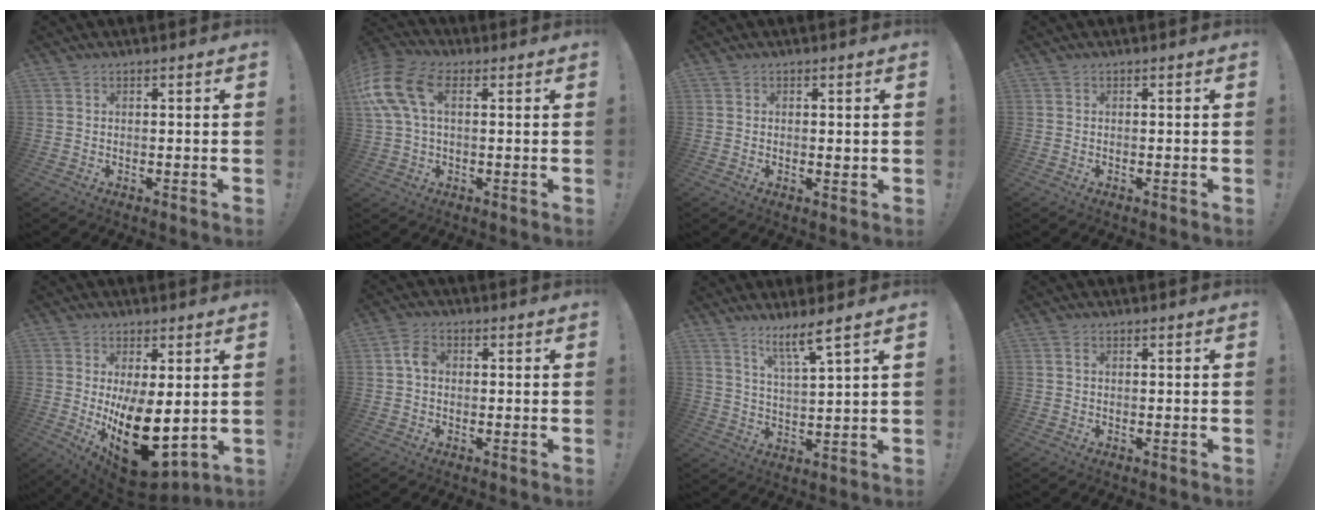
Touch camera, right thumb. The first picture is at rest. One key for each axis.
{"total": 14.6, "fx": 4.0, "fy": 8.8, "fz": 11.0, "tx": -0.234, "ty": 0.001, "tz": 0.077}
{"total": 0.9, "fx": 0.2, "fy": 0.5, "fz": 0.7, "tx": -0.010, "ty": -0.001, "tz": 0.003}
{"total": 0.0}
{"total": 18.0, "fx": -1.3, "fy": 9.7, "fz": 15.2, "tx": -0.212, "ty": -0.018, "tz": 0.004}
{"total": 4.1, "fx": 0.1, "fy": 2.9, "fz": 3.0, "tx": -0.051, "ty": 0.012, "tz": 0.001}
{"total": 8.1, "fx": 5.9, "fy": 0.3, "fz": 5.5, "tx": -0.090, "ty": -0.034, "tz": 0.098}
{"total": 0.7, "fx": 0.2, "fy": 0.3, "fz": 0.6, "tx": -0.016, "ty": 0.004, "tz": 0.003}